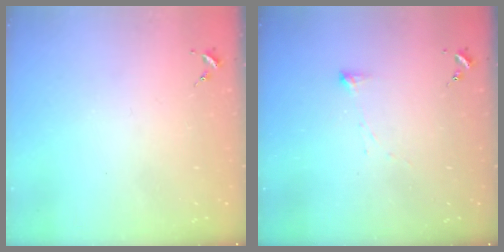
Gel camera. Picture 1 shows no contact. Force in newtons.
{"total": 3.5, "press": 3.5, "slide": 0.3}